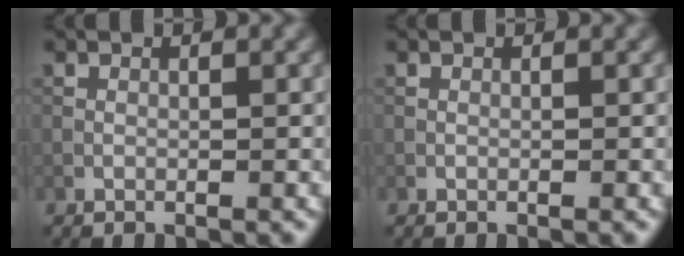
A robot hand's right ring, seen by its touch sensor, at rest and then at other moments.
{"total": 0.0}